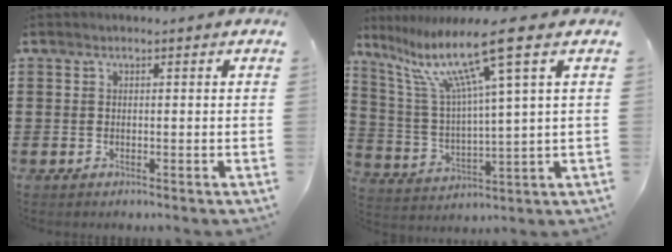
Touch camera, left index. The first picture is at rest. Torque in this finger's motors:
{"motor_torque": [1.10, -1.04, 0.88, 0.21]}